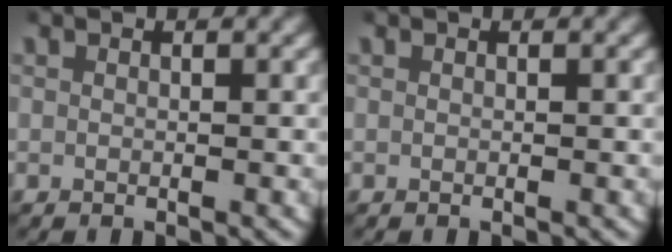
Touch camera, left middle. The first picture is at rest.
{"total": 0.0}